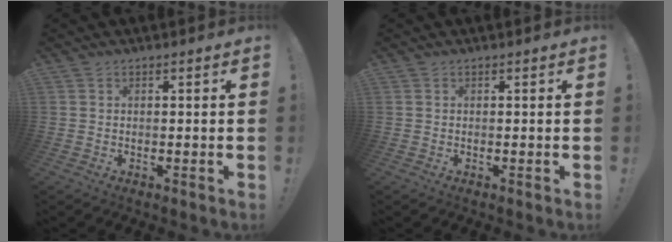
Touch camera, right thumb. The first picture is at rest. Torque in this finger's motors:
{"motor_torque": [-0.04, 0.04, 0.00, 0.00, 0.00]}